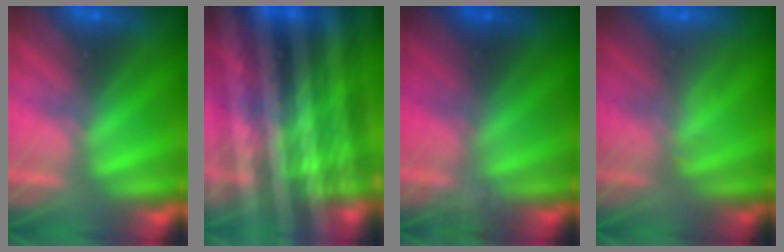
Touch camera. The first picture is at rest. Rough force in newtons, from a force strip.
{"total": 7.5}
{"total": 1.6}
{"total": 2.3}